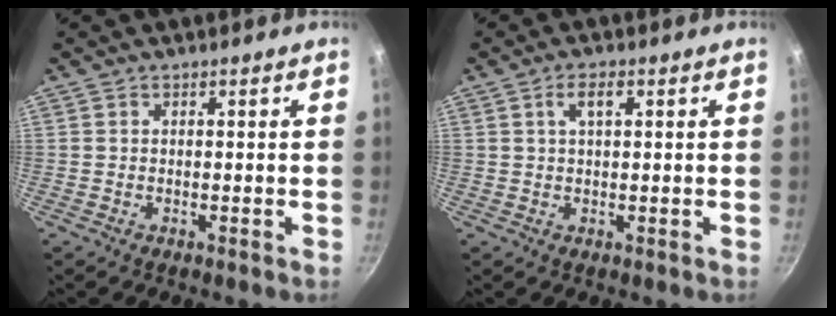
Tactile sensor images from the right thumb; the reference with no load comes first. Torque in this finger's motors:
{"motor_torque": [0.18, 0.63, 0.33, -0.15, 0.02]}